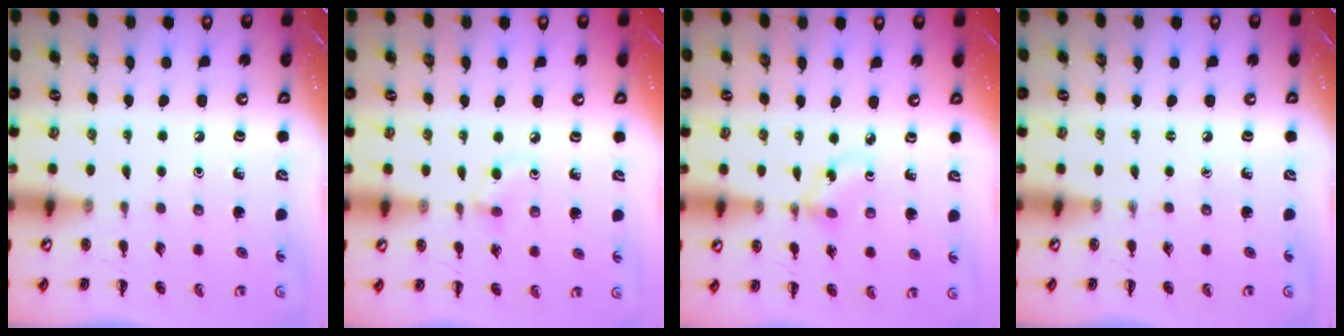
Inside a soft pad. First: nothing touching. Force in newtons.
{"total": 4.9, "press": 4.4, "slide": 2.0}
{"total": 2.8, "press": 2.6, "slide": 1.0}
{"total": 0.0}